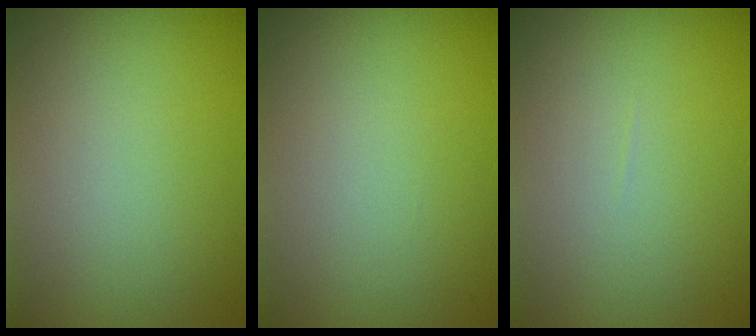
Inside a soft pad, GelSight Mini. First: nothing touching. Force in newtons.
{"total": 0.0}
{"total": 0.0}